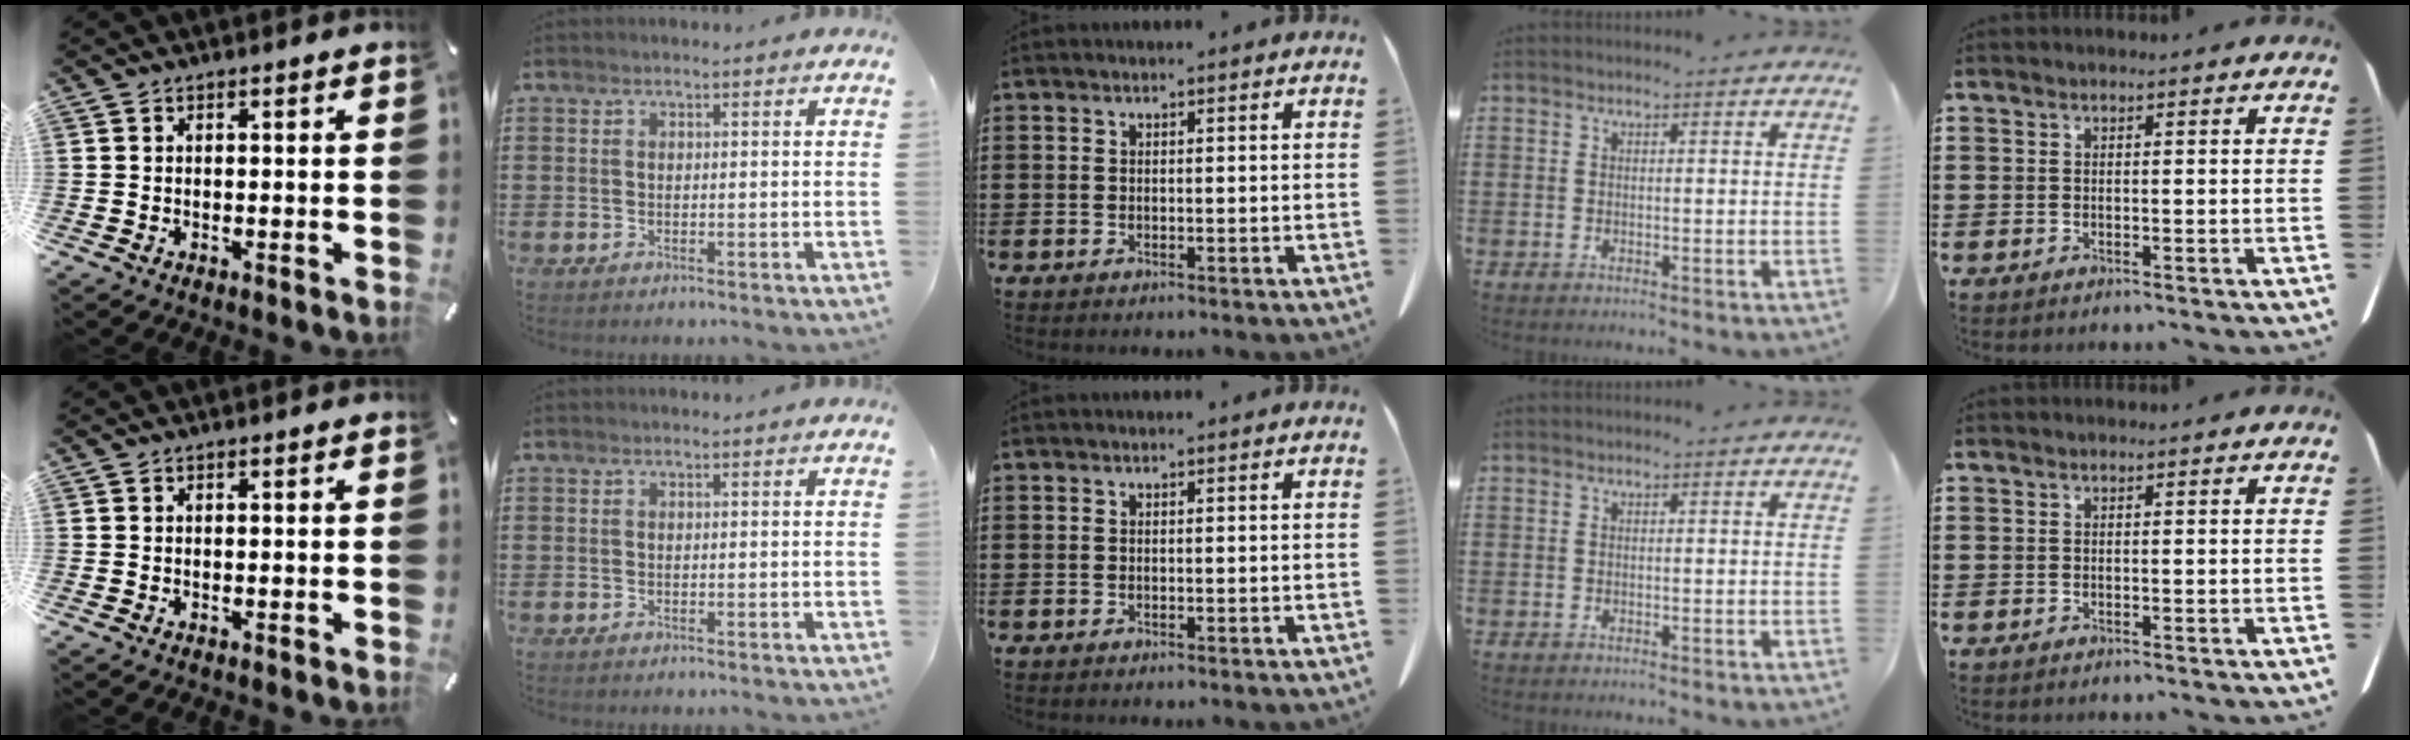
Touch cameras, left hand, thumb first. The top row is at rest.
{}